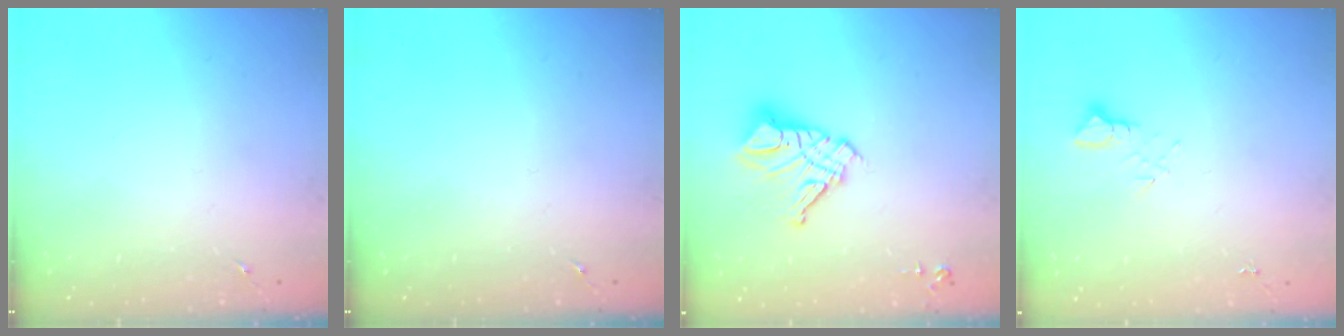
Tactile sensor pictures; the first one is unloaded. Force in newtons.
{"total": 0.0}
{"total": 12.6, "press": 12.5, "slide": 1.3}
{"total": 2.7, "press": 2.7, "slide": 0.2}